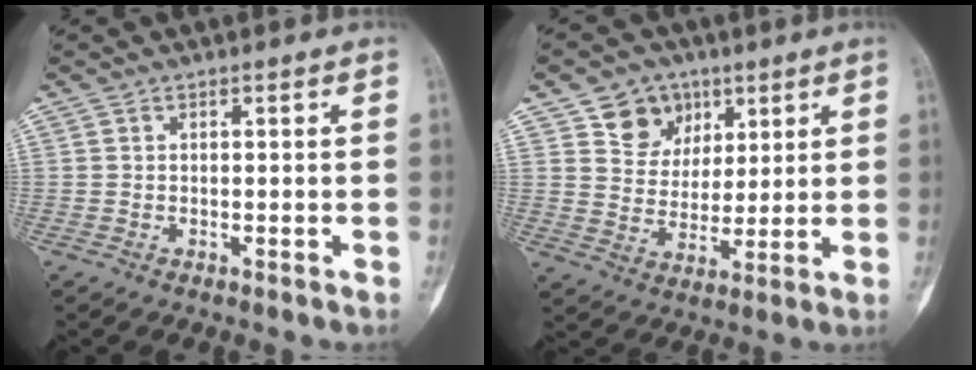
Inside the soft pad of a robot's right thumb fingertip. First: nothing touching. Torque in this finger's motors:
{"motor_torque": [-0.65, 0.81, -0.18, 0.22, -0.06]}